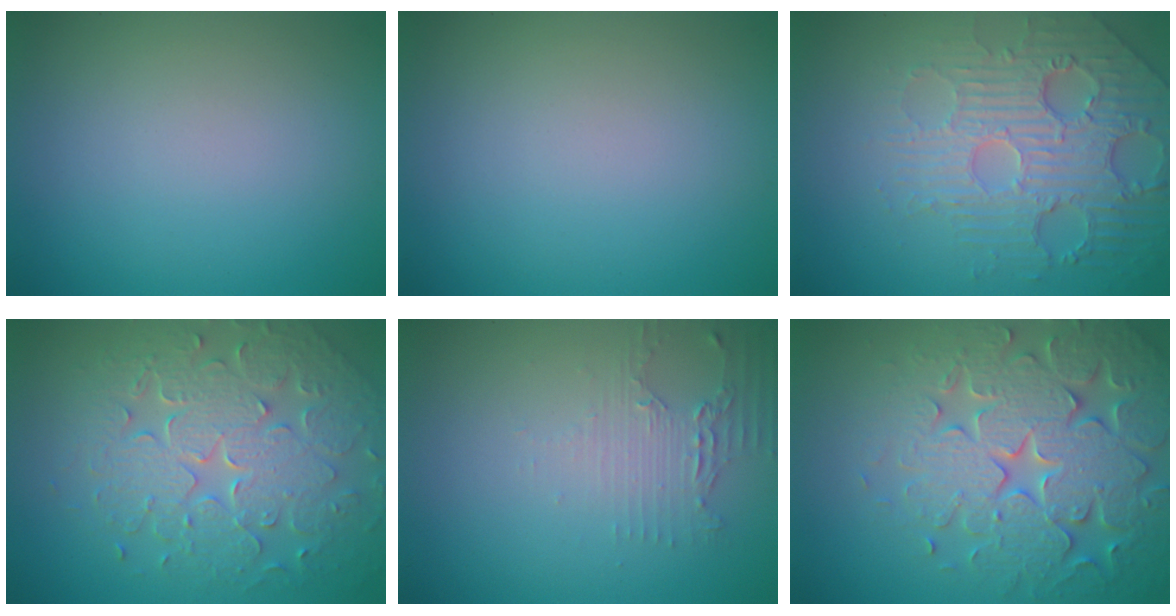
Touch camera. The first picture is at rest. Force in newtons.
{"total": 0.0}
{"total": 5.6, "press": 4.7, "slide": 3.0}
{"total": 8.1, "press": 5.8, "slide": 5.7}
{"total": 2.1, "press": 1.6, "slide": 1.4}
{"total": 7.8, "press": 7.6, "slide": 1.6}